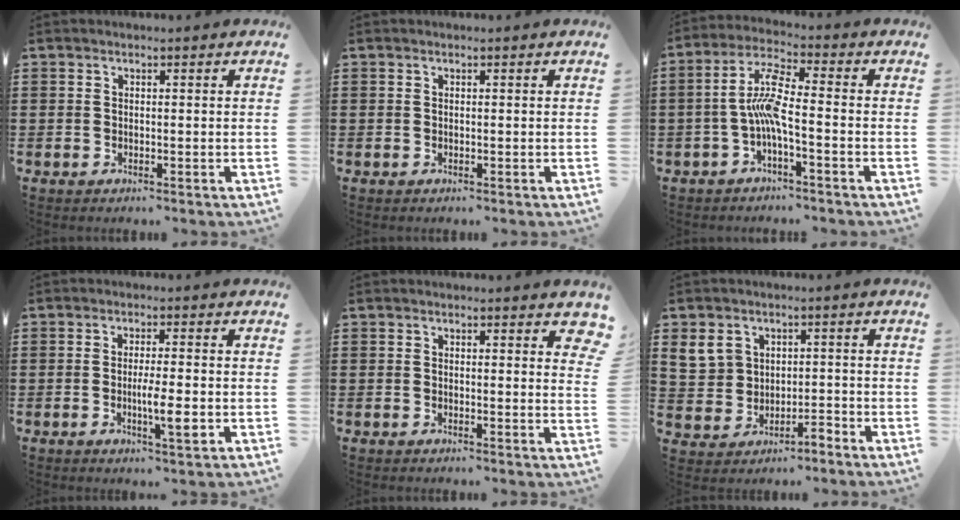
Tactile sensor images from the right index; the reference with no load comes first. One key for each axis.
{"total": 0.0}
{"total": 6.8, "fx": -2.2, "fy": 1.2, "fz": 6.4, "tx": -0.141, "ty": -0.002, "tz": -0.047}
{"total": 5.2, "fx": -1.3, "fy": 0.7, "fz": 4.9, "tx": -0.096, "ty": -0.011, "tz": -0.027}
{"total": 1.4, "fx": 1.2, "fy": 0.5, "fz": 0.6, "tx": 0.001, "ty": -0.002, "tz": 0.019}
{"total": 4.3, "fx": 0.5, "fy": 4.0, "fz": 1.7, "tx": -0.063, "ty": 0.005, "tz": 0.005}